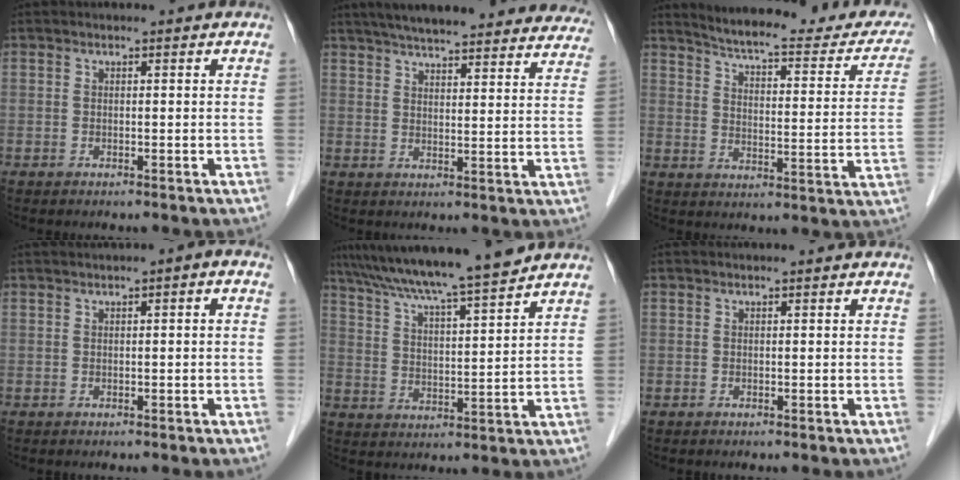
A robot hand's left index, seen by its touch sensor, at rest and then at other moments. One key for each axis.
{"total": 29.0, "fx": 25.9, "fy": 5.1, "fz": 11.9, "tx": -0.186, "ty": -0.024, "tz": 0.311}
{"total": 22.5, "fx": 20.4, "fy": 4.0, "fz": 8.7, "tx": -0.111, "ty": -0.046, "tz": 0.244}
{"total": 1.6, "fx": 0.3, "fy": 0.3, "fz": 1.5, "tx": -0.023, "ty": 0.011, "tz": 0.005}
{"total": 14.6, "fx": 12.9, "fy": -0.8, "fz": 6.9, "tx": -0.122, "ty": 0.014, "tz": 0.201}
{"total": 0.0}